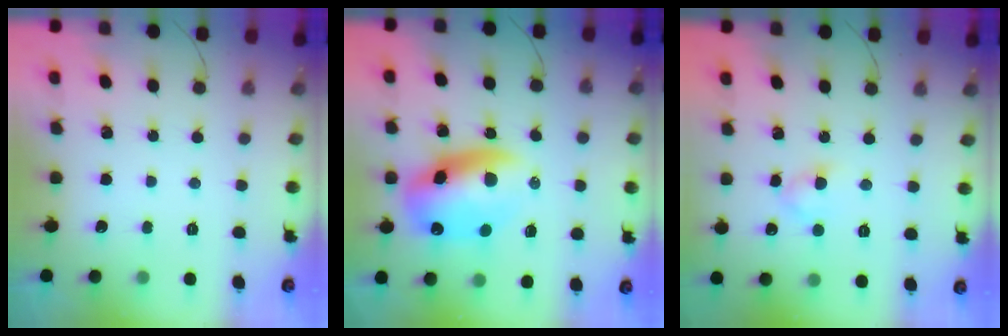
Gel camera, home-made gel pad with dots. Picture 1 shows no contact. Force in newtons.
{"total": 14.2, "press": 13.7, "slide": 3.7}
{"total": 3.1, "press": 2.8, "slide": 1.3}